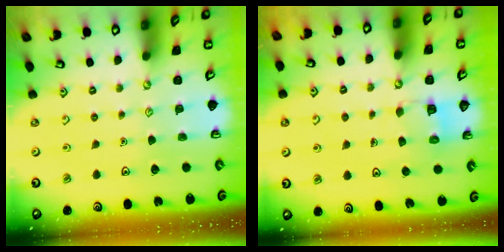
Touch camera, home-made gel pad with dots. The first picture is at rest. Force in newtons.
{"total": 5.4, "press": 5.4, "slide": 0.2}